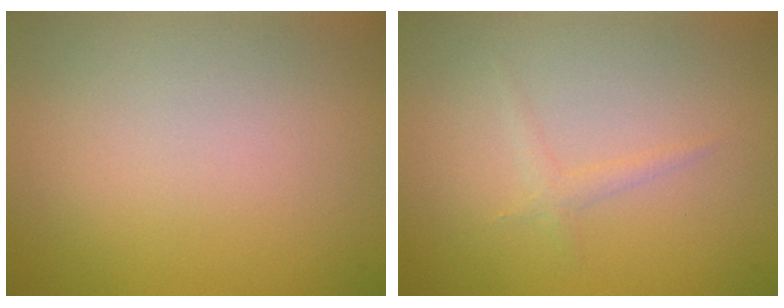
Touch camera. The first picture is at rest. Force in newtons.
{"total": 0.9, "press": 0.9, "slide": 0.1}